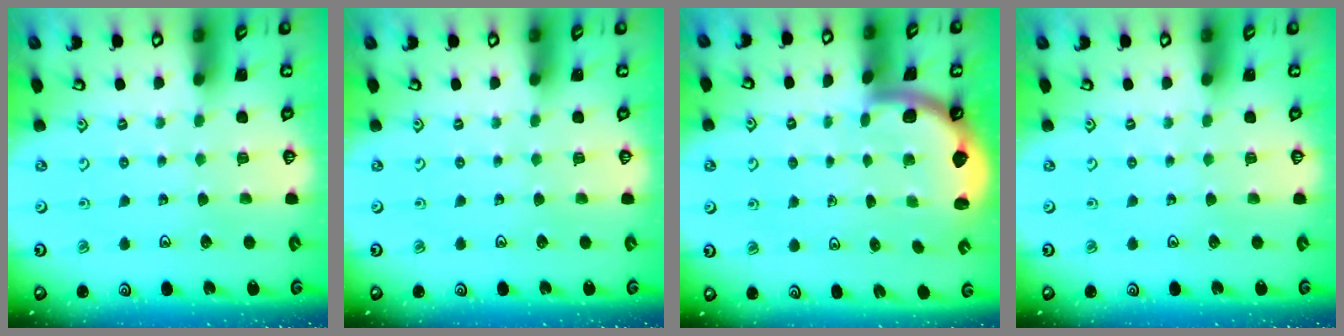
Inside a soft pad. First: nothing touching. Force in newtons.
{"total": 0.0}
{"total": 1.8, "press": 1.8, "slide": 0.3}
{"total": 0.0}